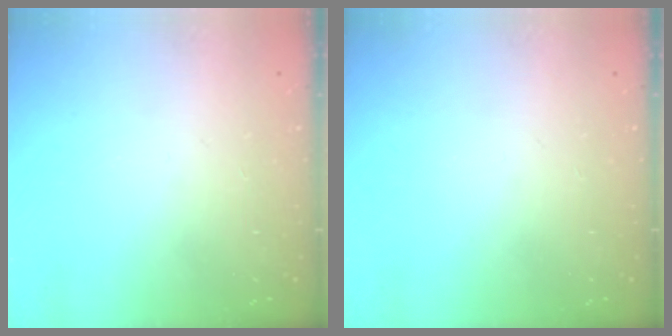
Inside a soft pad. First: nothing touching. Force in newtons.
{"total": 0.0}